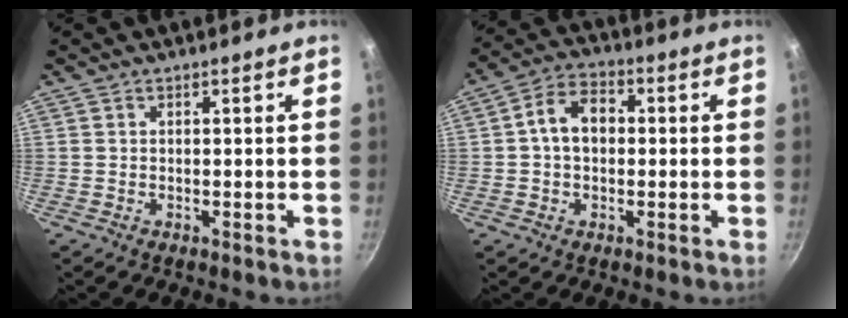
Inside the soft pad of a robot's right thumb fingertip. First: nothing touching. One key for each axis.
{"total": 8.0, "fx": 0.4, "fy": 5.6, "fz": 5.7, "tx": -0.075, "ty": 0.024, "tz": -0.005}